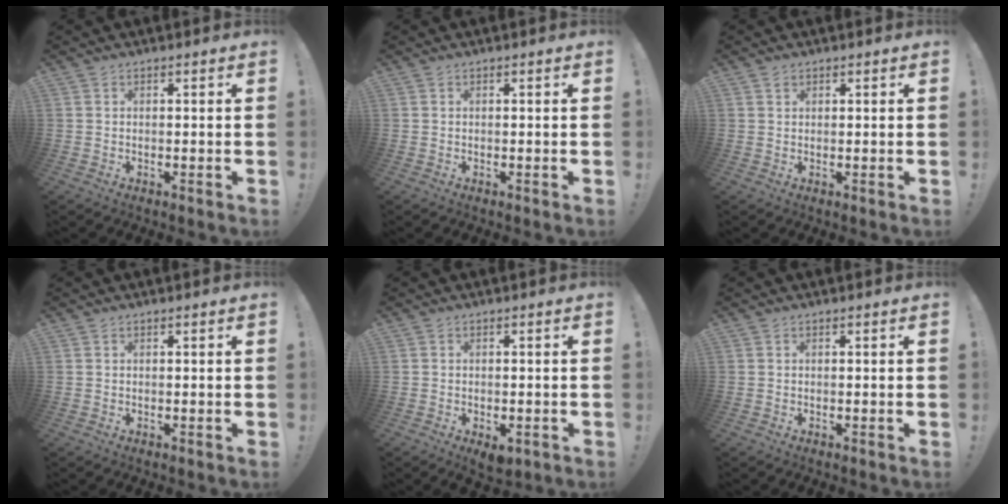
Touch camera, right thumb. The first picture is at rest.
{"total": 0.0}
{"total": 0.8, "force": [0.7, 0.5, 0.2], "torque": [0.001, -0.002, 0.012]}
{"total": 0.0}
{"total": 3.3, "force": [-1.5, 1.7, 2.5], "torque": [-0.046, 0.009, -0.020]}
{"total": 0.0}